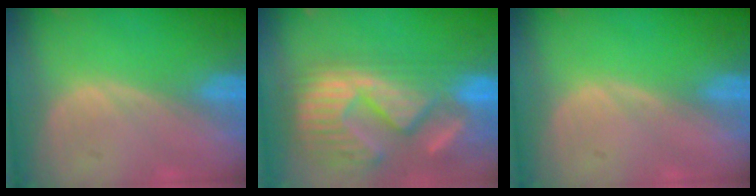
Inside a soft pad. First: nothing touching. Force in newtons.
{"total": 15.3, "press": 12.5, "slide": 8.8}
{"total": 0.0}